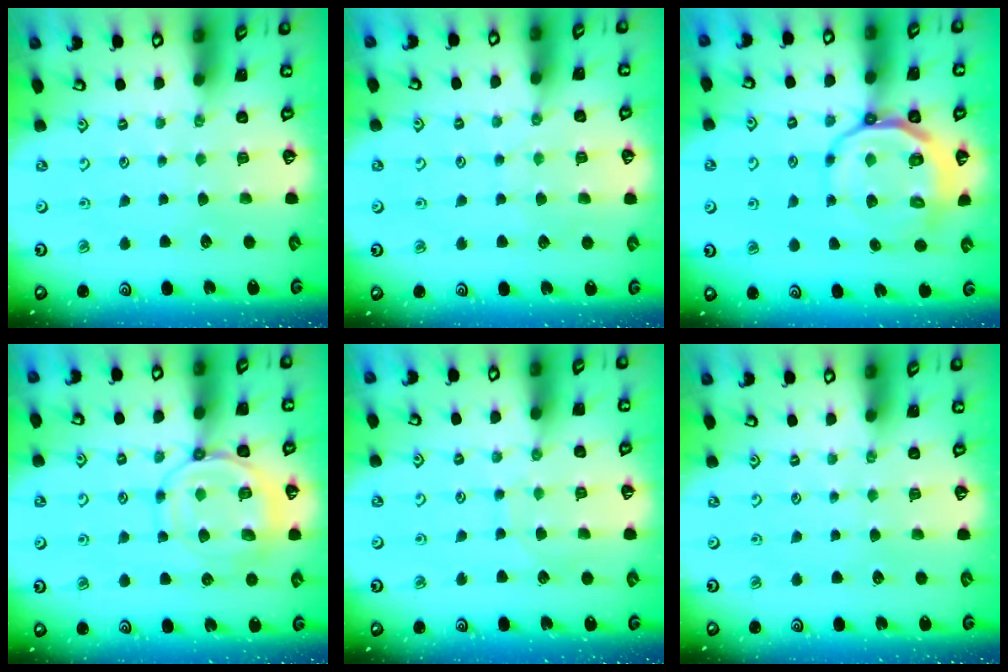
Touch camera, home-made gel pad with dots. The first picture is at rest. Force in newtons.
{"total": 4.7, "press": 4.7, "slide": 0.6}
{"total": 11.0, "press": 10.6, "slide": 2.7}
{"total": 11.2, "press": 11.1, "slide": 1.2}
{"total": 6.4, "press": 6.4, "slide": 0.2}
{"total": 0.0}